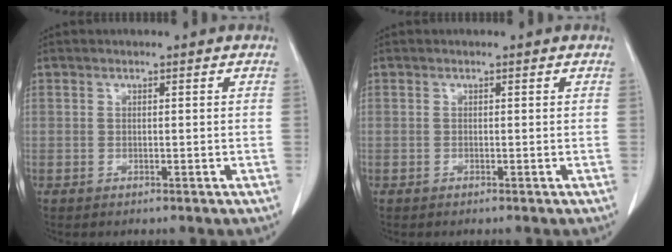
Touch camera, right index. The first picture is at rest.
{"total": 0.0}